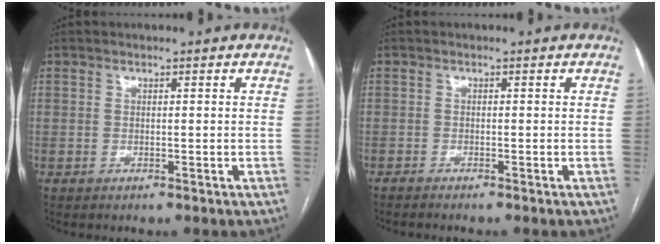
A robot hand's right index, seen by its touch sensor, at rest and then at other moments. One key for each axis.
{"total": 1.8, "fx": -1.6, "fy": -0.2, "fz": 0.8, "tx": -0.014, "ty": -0.002, "tz": -0.021}